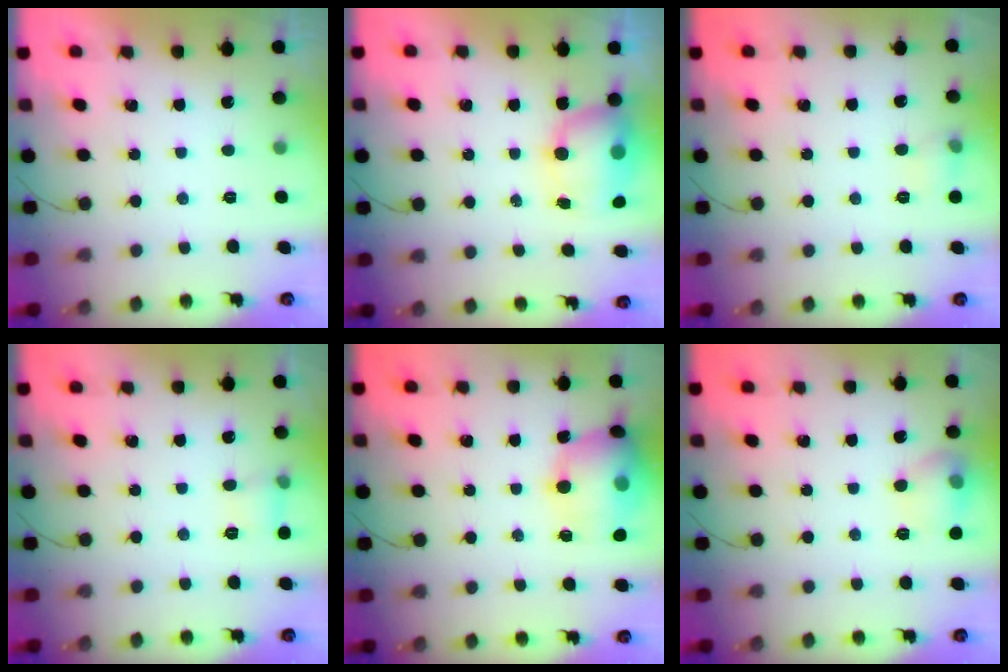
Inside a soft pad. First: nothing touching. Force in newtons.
{"total": 8.2, "press": 7.9, "slide": 2.0}
{"total": 5.6, "press": 5.4, "slide": 1.7}
{"total": 5.2, "press": 4.9, "slide": 1.7}
{"total": 15.6, "press": 15.2, "slide": 3.4}
{"total": 8.8, "press": 8.8, "slide": 0.7}